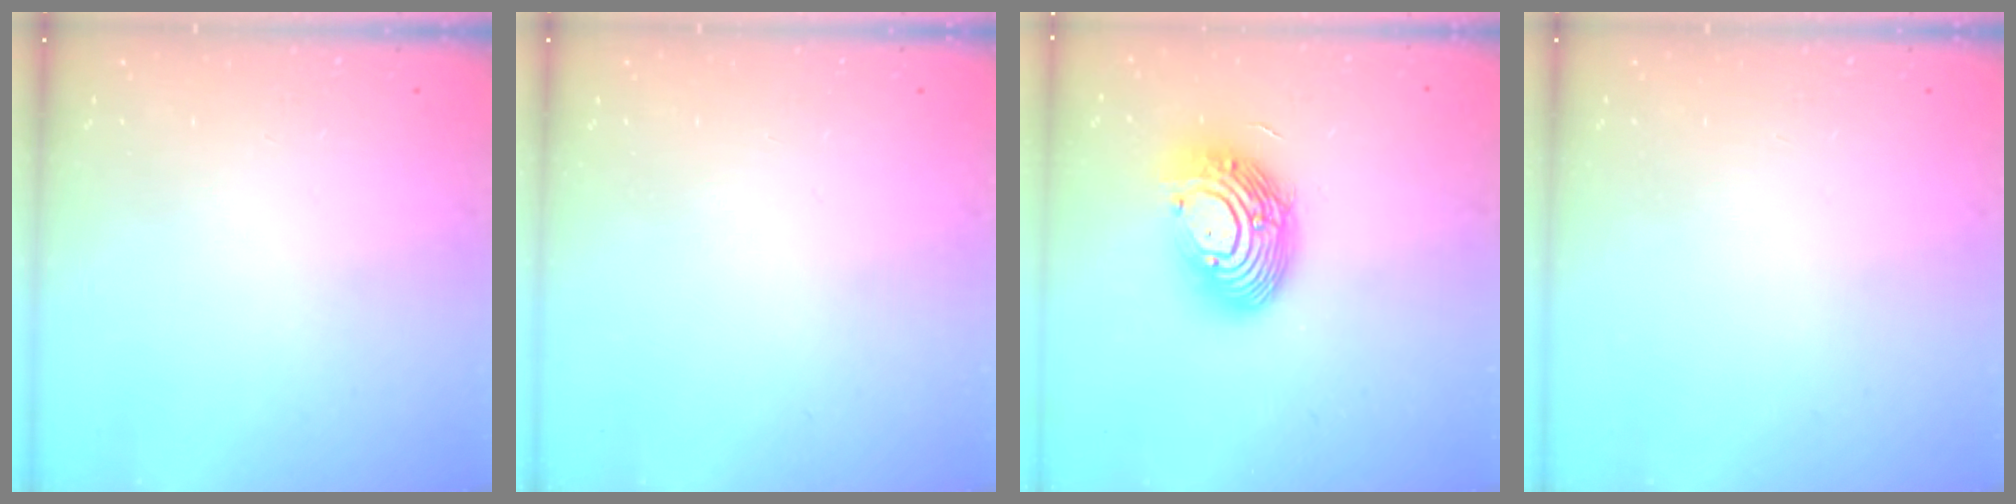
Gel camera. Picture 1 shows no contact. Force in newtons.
{"total": 0.0}
{"total": 15.5, "press": 15.5, "slide": 1.4}
{"total": 0.0}